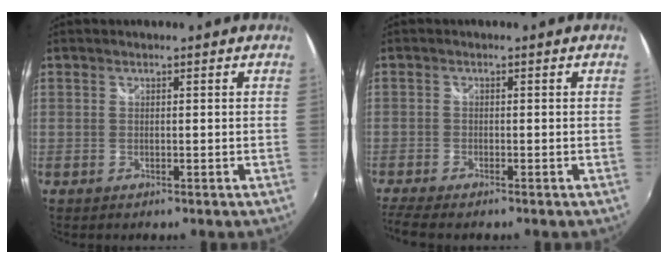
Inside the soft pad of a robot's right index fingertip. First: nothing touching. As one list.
[{"total": 4.8, "force": [-4.0, 0.8, 2.5], "torque": [-0.071, -0.020, -0.075]}]